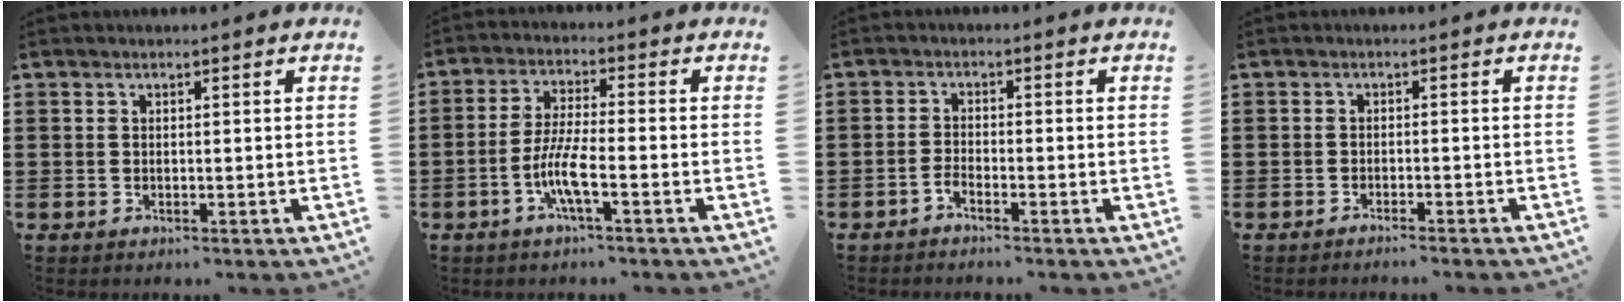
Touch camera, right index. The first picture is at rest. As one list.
[{"total": 6.4, "force": [-2.9, 0.9, 5.7], "torque": [-0.128, -0.013, -0.062]}, {"total": 1.7, "force": [-1.5, 0.0, 0.6], "torque": [-0.015, -0.002, -0.029]}, {"total": 1.5, "force": [-1.4, -0.4, 0.2], "torque": [-0.004, 0.001, -0.028]}]